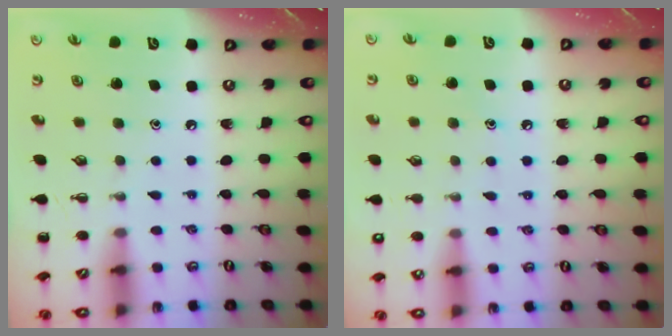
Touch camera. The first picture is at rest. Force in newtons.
{"total": 6.4, "press": 6.2, "slide": 1.6}